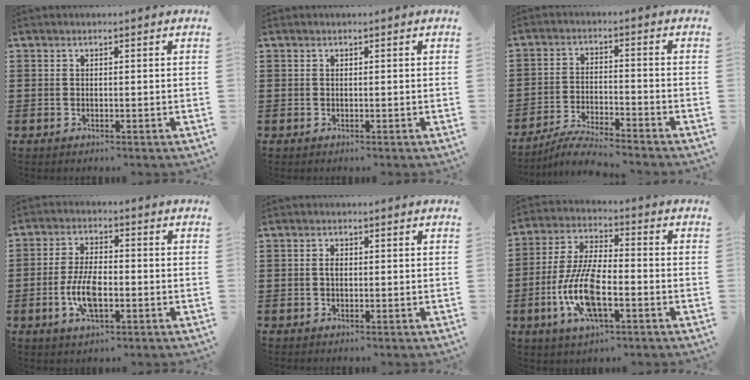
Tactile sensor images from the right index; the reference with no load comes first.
{"total": 0.0}
{"total": 5.0, "force": [-4.8, -0.1, 1.4], "torque": [-0.038, -0.006, -0.098]}
{"total": 7.1, "force": [-1.8, 3.0, 6.1], "torque": [-0.139, -0.002, -0.040]}
{"total": 1.3, "force": [0.0, 0.7, 1.1], "torque": [-0.023, 0.003, -0.001]}
{"total": 11.2, "force": [-3.6, 4.1, 9.8], "torque": [-0.220, -0.008, -0.071]}